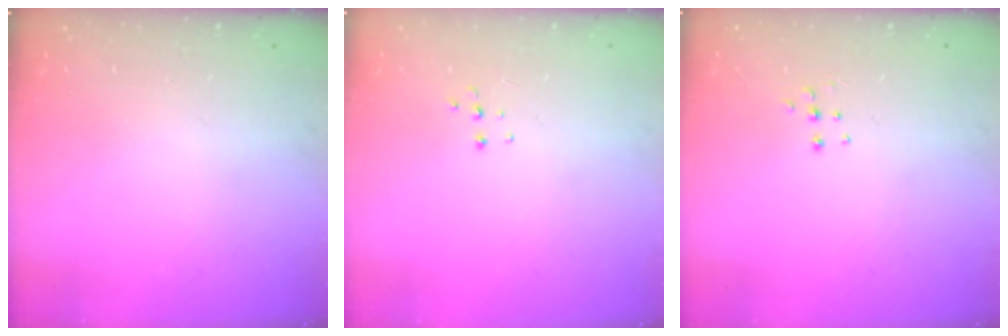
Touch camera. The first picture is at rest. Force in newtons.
{"total": 3.7, "press": 3.7, "slide": 0.3}
{"total": 4.3, "press": 4.3, "slide": 0.4}